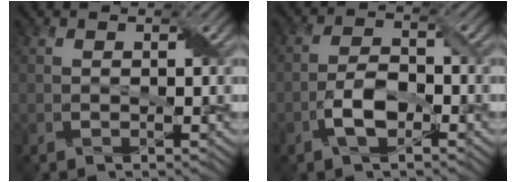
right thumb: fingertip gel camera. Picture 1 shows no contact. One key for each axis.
{"total": 4.9, "fx": -2.3, "fy": 2.2, "fz": 3.7, "tx": -0.076, "ty": 0.006, "tz": -0.048}